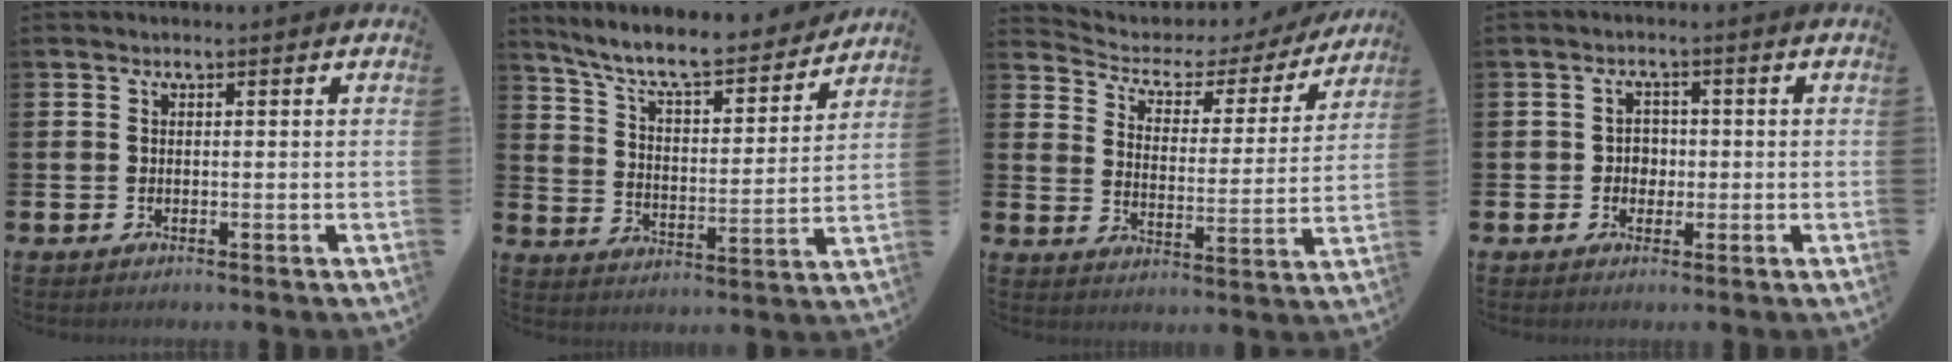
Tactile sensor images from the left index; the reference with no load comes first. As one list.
[{"total": 8.9, "force": [8.0, 1.7, 3.5], "torque": [-0.098, -0.056, 0.136]}, {"total": 4.5, "force": [3.7, 2.3, 1.0], "torque": [-0.050, -0.028, 0.055]}, {"total": 2.3, "force": [-0.1, 2.2, 0.8], "torque": [-0.007, 0.002, -0.009]}]